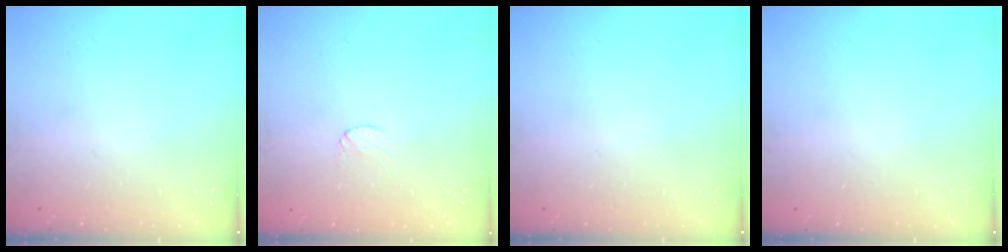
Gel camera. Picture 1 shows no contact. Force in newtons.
{"total": 2.9, "press": 2.9, "slide": 0.3}
{"total": 0.0}
{"total": 0.0}